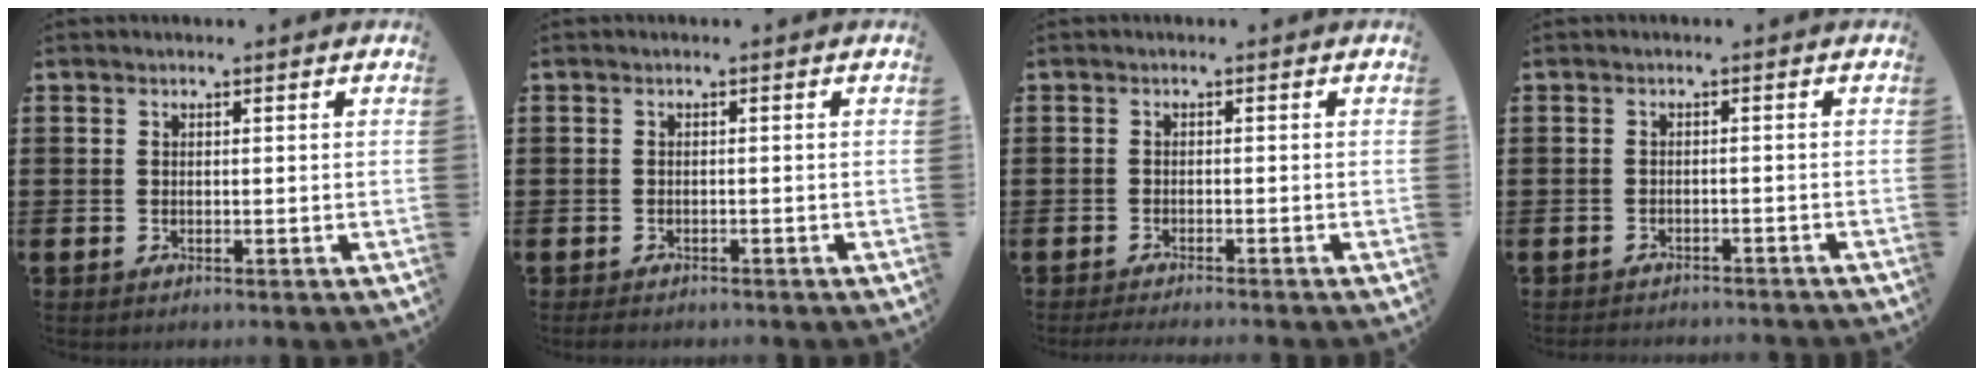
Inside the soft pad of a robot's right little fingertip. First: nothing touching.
{"total": 0.7, "force": [-0.6, 0.2, 0.3], "torque": [-0.008, 0.000, -0.014]}
{"total": 0.6, "force": [-0.5, 0.0, 0.4], "torque": [-0.006, 0.000, -0.009]}
{"total": 1.4, "force": [-1.4, -0.1, -0.1], "torque": [-0.002, 0.003, -0.028]}